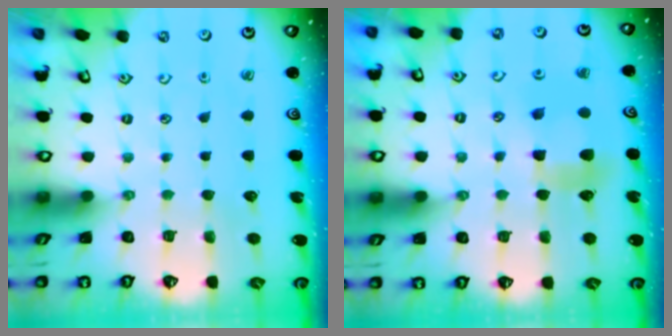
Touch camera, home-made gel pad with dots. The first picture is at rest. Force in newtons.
{"total": 6.7, "press": 6.7, "slide": 0.6}